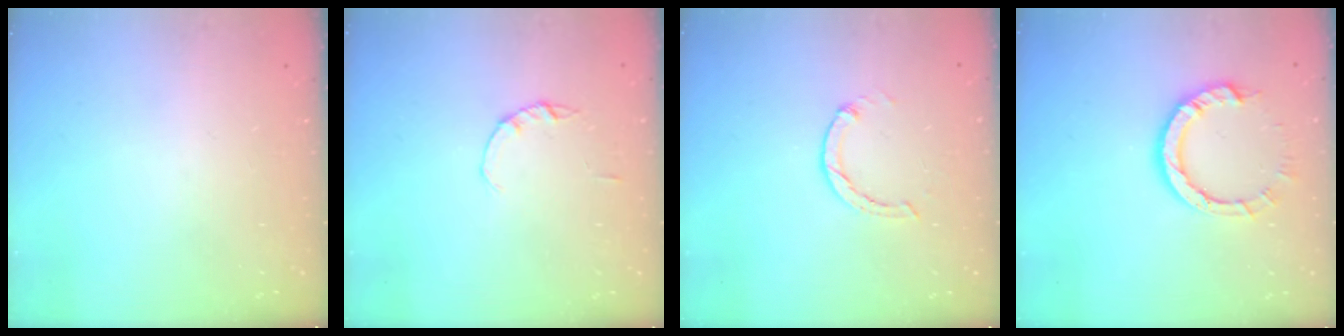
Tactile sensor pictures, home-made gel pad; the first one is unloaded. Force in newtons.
{"total": 1.4, "press": 1.3, "slide": 0.3}
{"total": 0.0}
{"total": 9.3, "press": 9.3, "slide": 1.0}